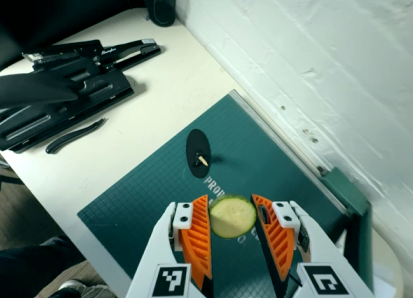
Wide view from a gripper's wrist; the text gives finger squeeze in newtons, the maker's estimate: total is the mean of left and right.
{"total": 8.7, "left": 8.7, "right": 8.6}